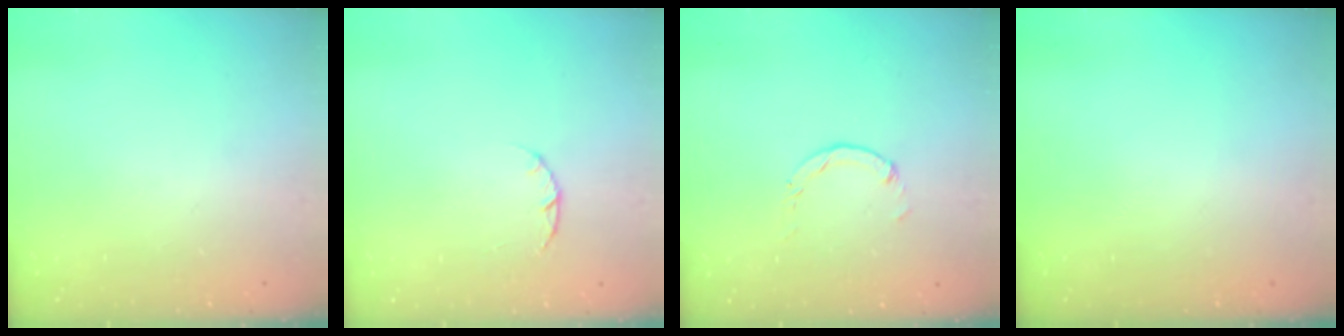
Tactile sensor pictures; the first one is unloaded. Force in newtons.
{"total": 1.4, "press": 1.3, "slide": 0.3}
{"total": 1.5, "press": 1.5, "slide": 0.2}
{"total": 0.0}